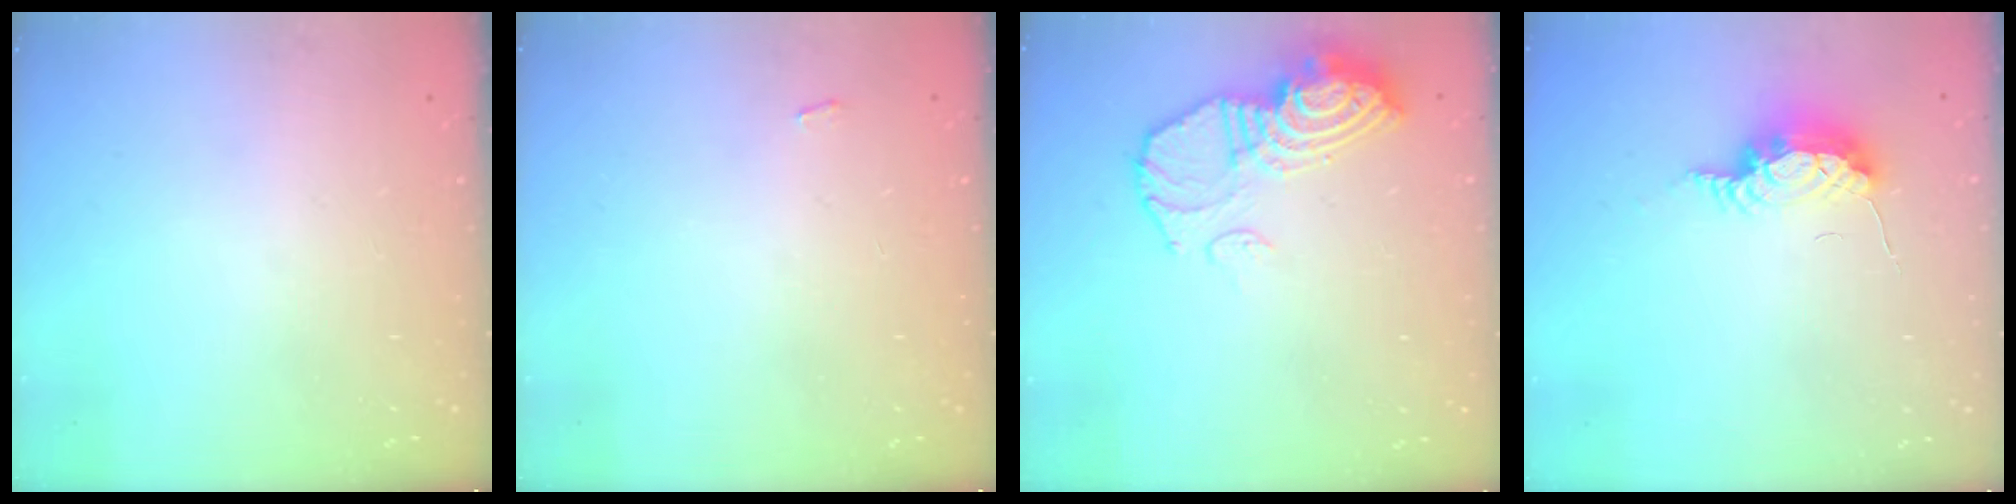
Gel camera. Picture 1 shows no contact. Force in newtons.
{"total": 2.2, "press": 2.2, "slide": 0.3}
{"total": 13.5, "press": 13.4, "slide": 1.4}
{"total": 7.5, "press": 7.4, "slide": 0.8}